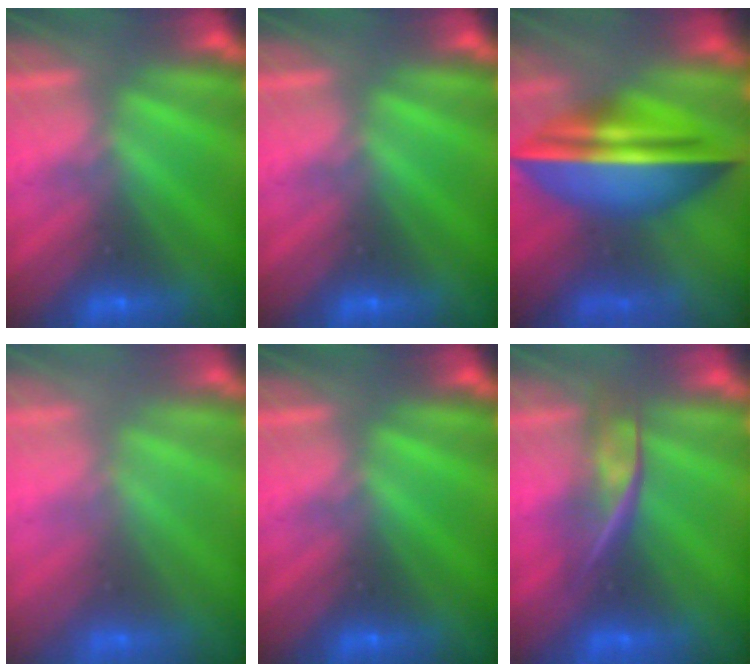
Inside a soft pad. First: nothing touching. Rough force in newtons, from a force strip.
{"total": 0.0}
{"total": 6.9}
{"total": 2.7}
{"total": 0.0}
{"total": 2.4}